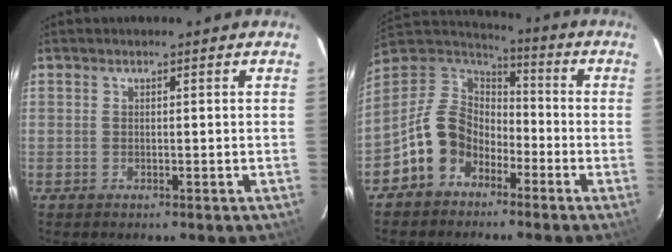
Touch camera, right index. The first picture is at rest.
{"total": 12.4, "force": [-6.5, 9.2, 5.1], "torque": [-0.117, 0.029, -0.123]}